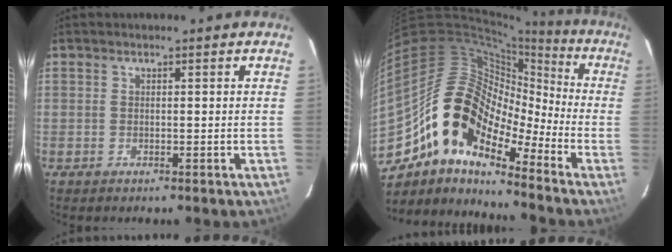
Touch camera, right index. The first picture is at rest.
{"total": 16.9, "force": [-10.0, 8.3, 10.9], "torque": [-0.187, 0.006, -0.206]}